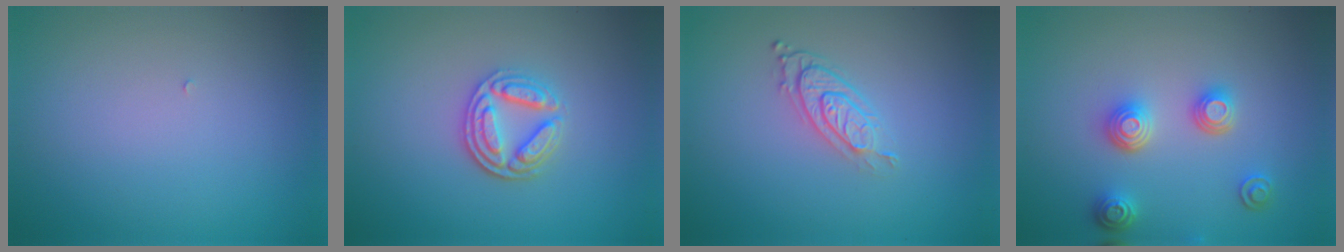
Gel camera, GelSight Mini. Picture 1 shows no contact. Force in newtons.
{"total": 3.6, "press": 3.1, "slide": 1.8}
{"total": 3.2, "press": 2.2, "slide": 2.2}
{"total": 3.4, "press": 3.0, "slide": 1.4}